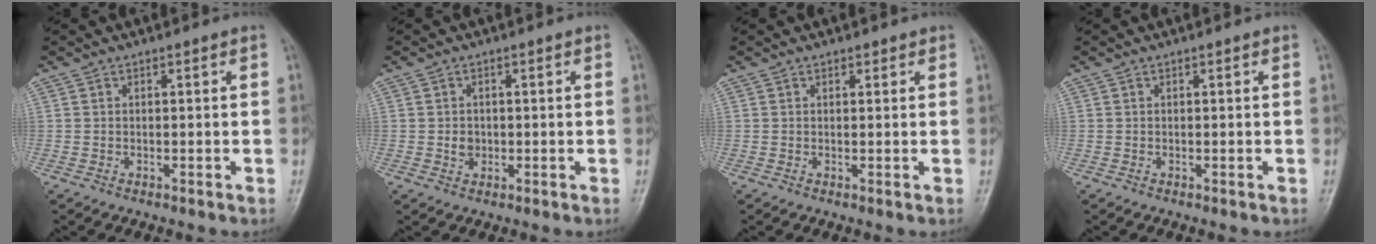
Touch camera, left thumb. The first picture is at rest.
{"total": 2.2, "force": [-0.2, 1.9, 1.1], "torque": [-0.007, 0.003, -0.002]}
{"total": 1.1, "force": [0.7, 0.7, 0.4], "torque": [0.004, -0.004, 0.007]}
{"total": 0.0}